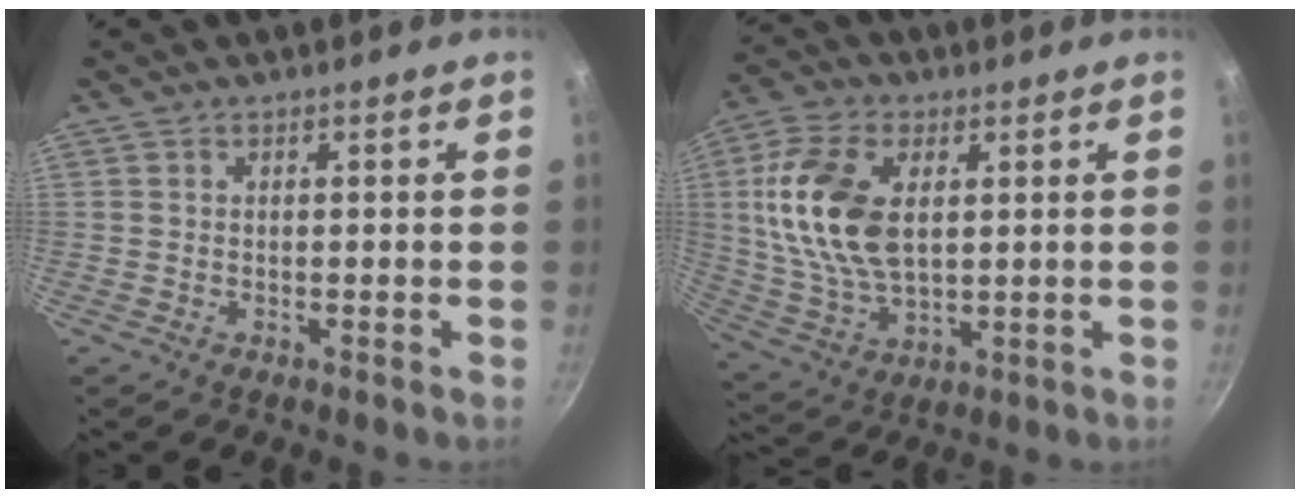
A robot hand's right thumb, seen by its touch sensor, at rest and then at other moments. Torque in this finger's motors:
{"motor_torque": [1.30, 2.68, 2.04, 0.12, 0.29]}